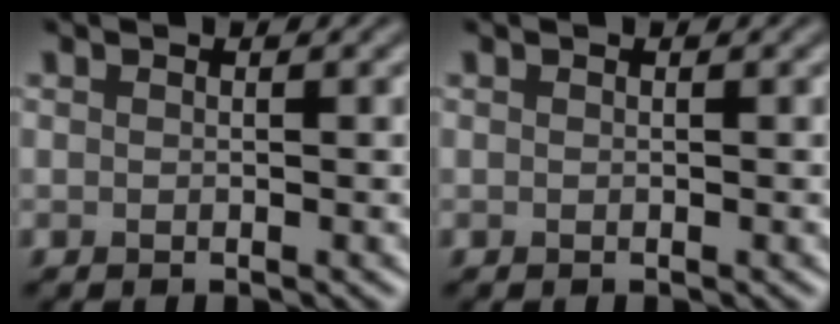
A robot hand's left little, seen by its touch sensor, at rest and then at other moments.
{"total": 0.0}